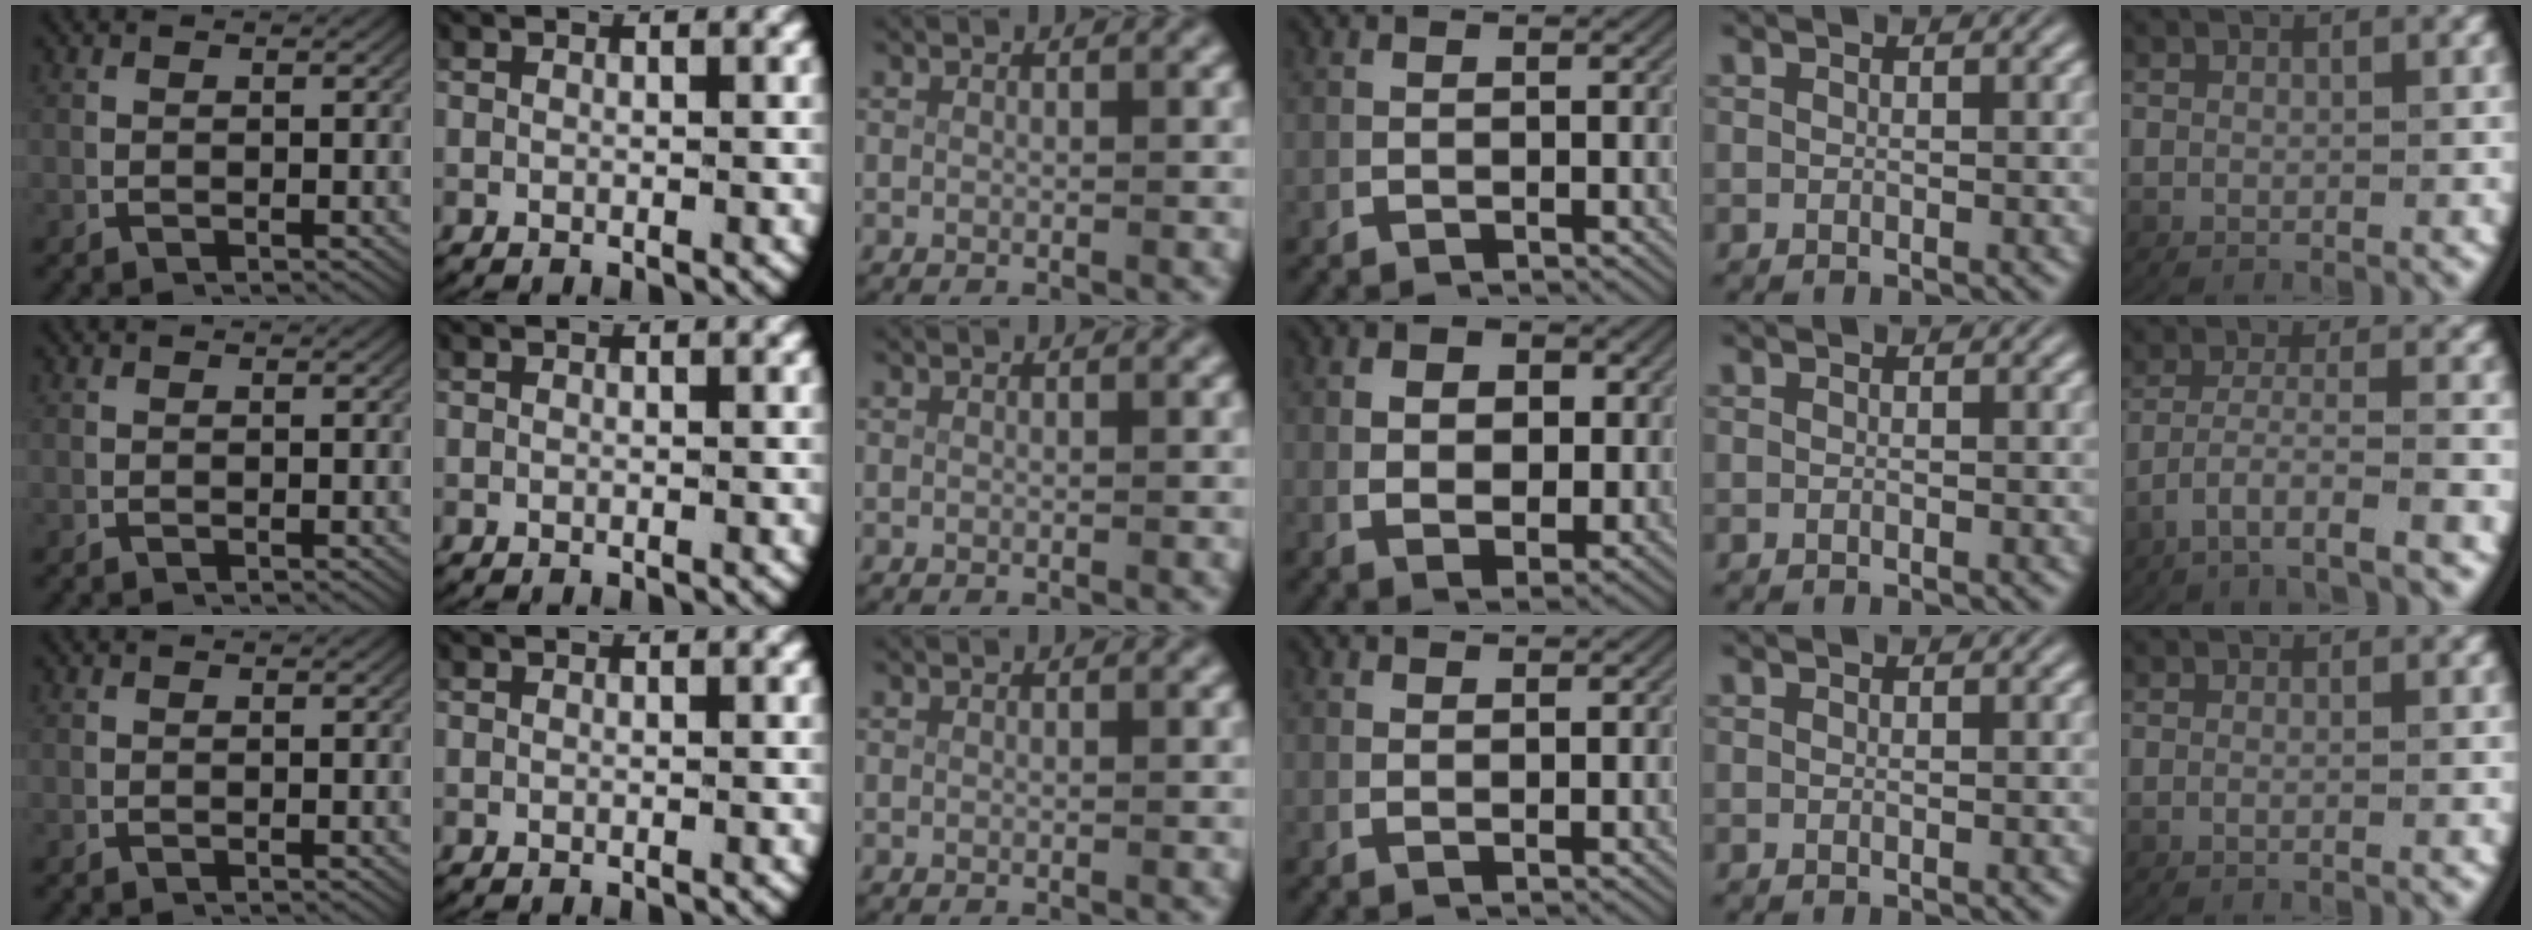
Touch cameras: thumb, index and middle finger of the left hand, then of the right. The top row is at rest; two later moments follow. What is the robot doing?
{"motion": "lift_and_place", "object": "towel"}